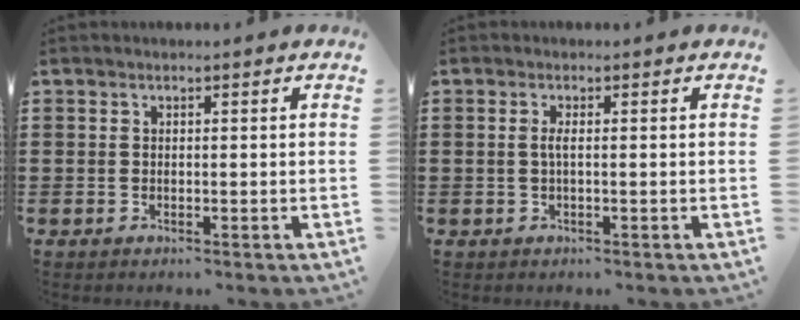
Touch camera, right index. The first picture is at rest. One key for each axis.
{"total": 1.4, "fx": -0.1, "fy": 0.1, "fz": 1.4, "tx": -0.036, "ty": -0.004, "tz": -0.006}